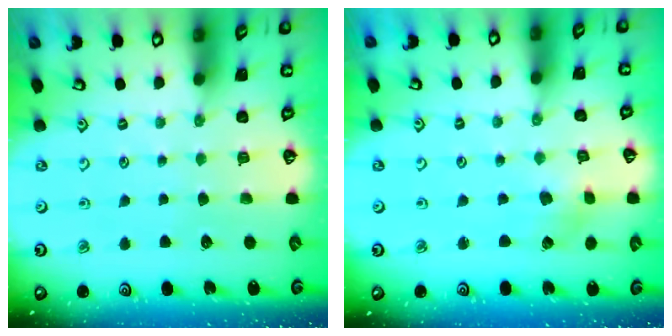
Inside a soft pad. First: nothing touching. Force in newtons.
{"total": 2.6, "press": 2.6, "slide": 0.5}